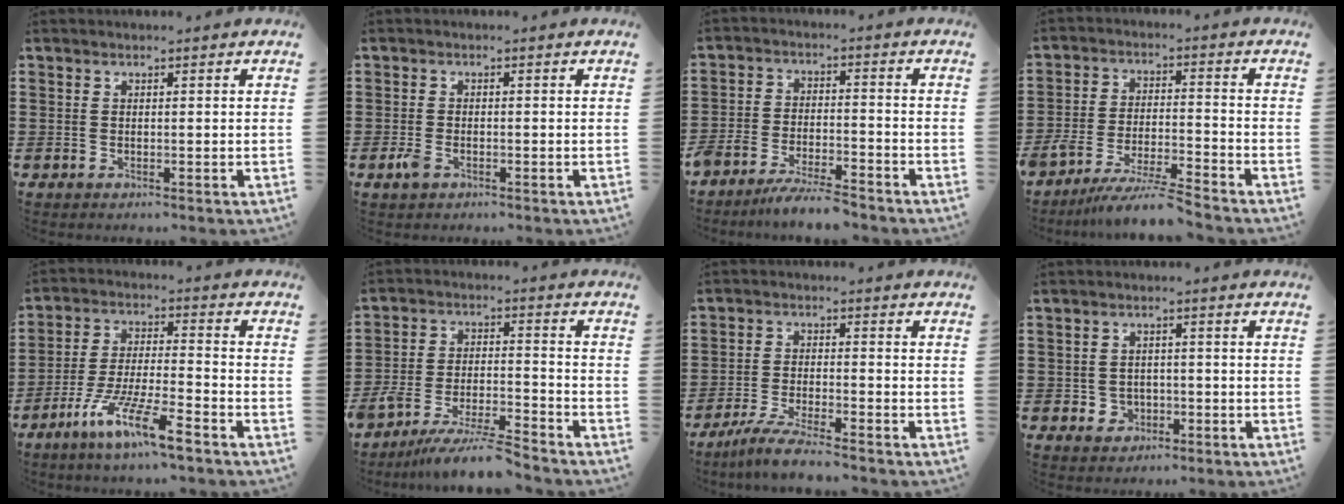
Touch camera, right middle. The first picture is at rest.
{"total": 2.1, "force": [-1.0, 1.1, 1.5], "torque": [-0.050, -0.008, -0.025]}
{"total": 5.7, "force": [-5.6, 0.3, 1.3], "torque": [-0.035, -0.001, -0.112]}
{"total": 7.7, "force": [-7.3, -0.1, 2.6], "torque": [-0.052, -0.002, -0.144]}
{"total": 10.3, "force": [-7.1, 1.1, 7.3], "torque": [-0.153, -0.005, -0.138]}
{"total": 8.9, "force": [-8.4, 0.4, 2.9], "torque": [-0.052, 0.009, -0.163]}
{"total": 5.1, "force": [-4.5, -0.1, 2.4], "torque": [-0.060, -0.017, -0.089]}
{"total": 2.3, "force": [-1.0, 2.0, 0.6], "torque": [-0.019, 0.004, -0.026]}